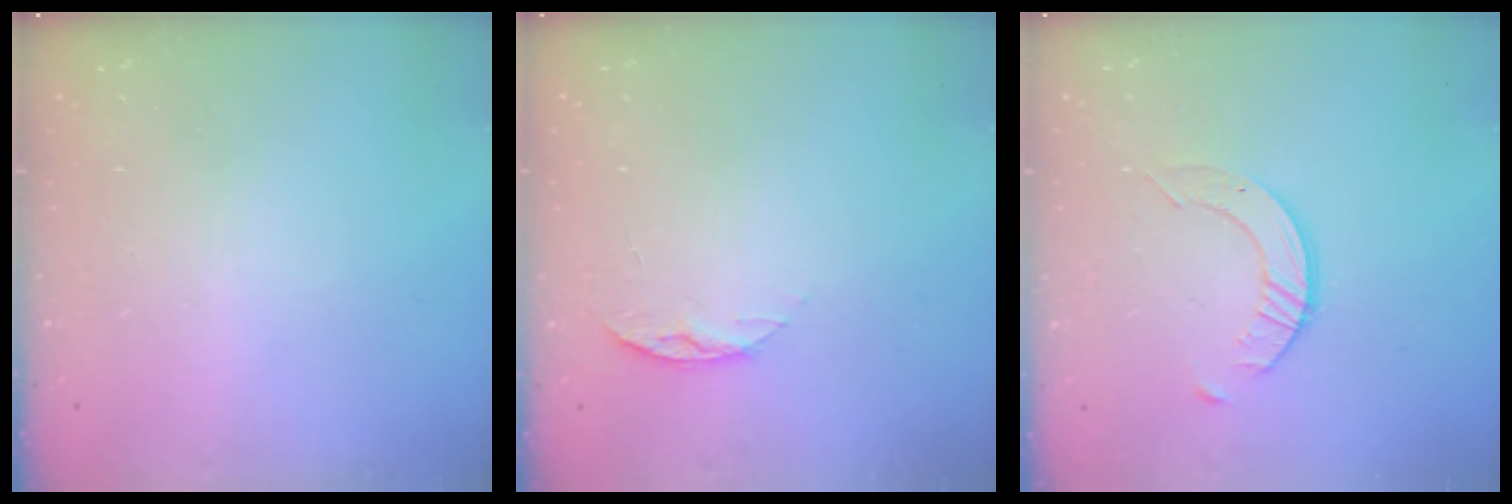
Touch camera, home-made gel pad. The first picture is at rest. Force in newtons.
{"total": 6.2, "press": 6.1, "slide": 0.7}
{"total": 3.5, "press": 3.5, "slide": 0.3}